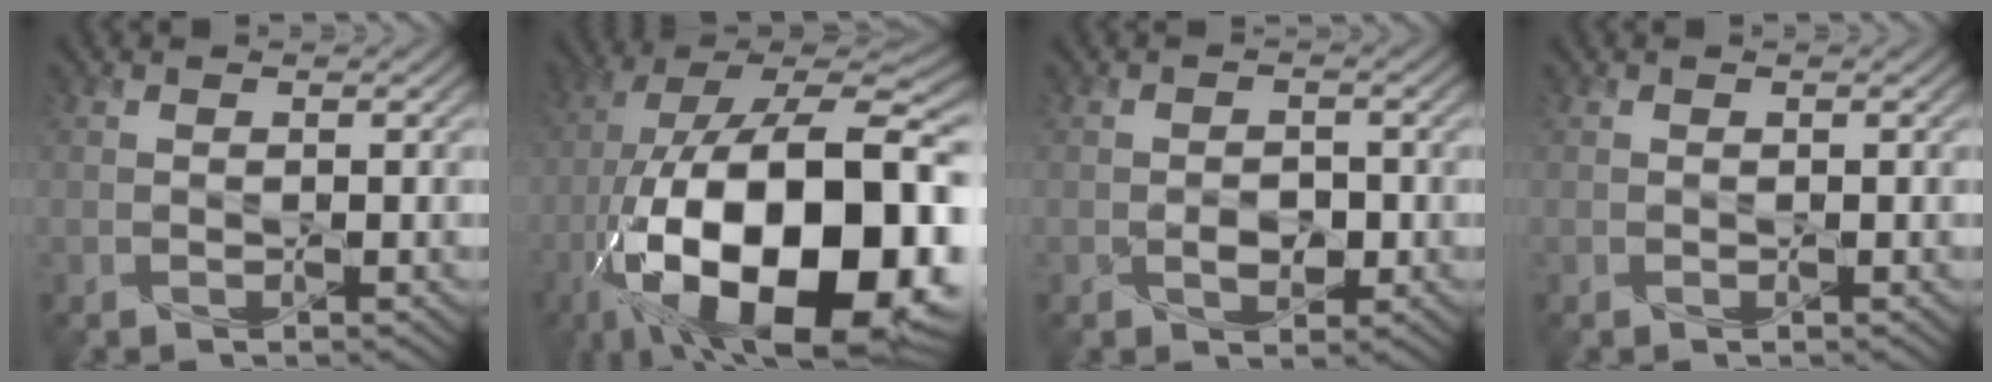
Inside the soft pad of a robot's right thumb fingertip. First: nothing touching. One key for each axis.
{"total": 23.2, "fx": -7.3, "fy": 10.5, "fz": 19.3, "tx": -0.356, "ty": -0.039, "tz": -0.094}
{"total": 2.6, "fx": -0.8, "fy": 1.8, "fz": 1.7, "tx": -0.030, "ty": -0.005, "tz": -0.011}
{"total": 0.0}